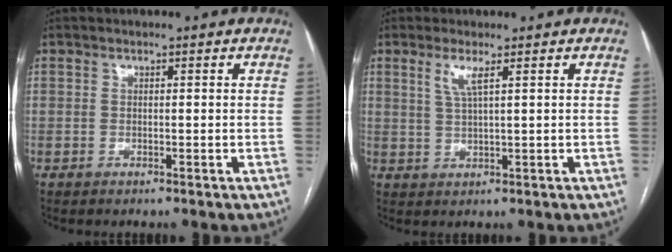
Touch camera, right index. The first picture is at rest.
{"total": 3.0, "force": [1.5, 0.0, 2.6], "torque": [-0.061, -0.003, 0.033]}